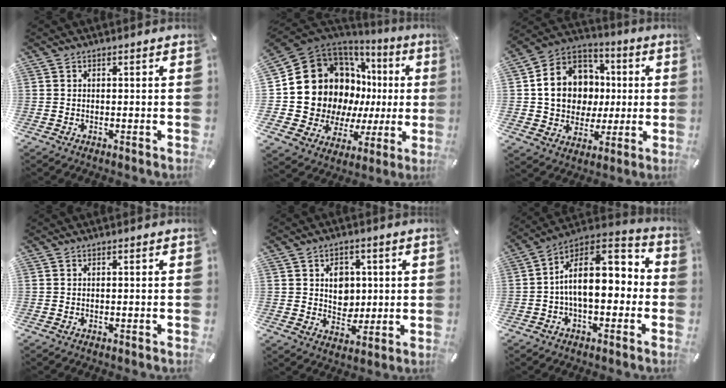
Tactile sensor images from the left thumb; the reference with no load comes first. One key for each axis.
{"total": 21.4, "fx": 3.9, "fy": 17.0, "fz": 12.4, "tx": -0.222, "ty": -0.047, "tz": 0.108}
{"total": 15.1, "fx": 0.6, "fy": 13.6, "fz": 6.5, "tx": -0.126, "ty": 0.002, "tz": 0.023}
{"total": 0.0}
{"total": 6.9, "fx": 1.4, "fy": 6.0, "fz": 3.1, "tx": -0.030, "ty": -0.004, "tz": 0.017}
{"total": 14.2, "fx": 0.1, "fy": 8.9, "fz": 11.1, "tx": -0.167, "ty": -0.005, "tz": 0.004}